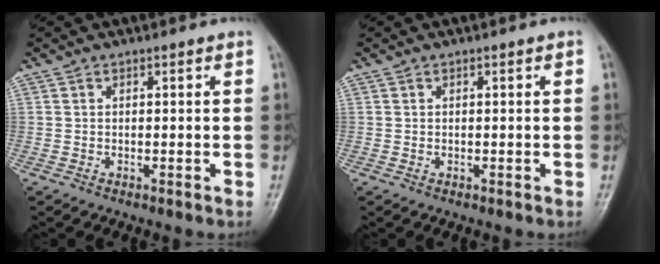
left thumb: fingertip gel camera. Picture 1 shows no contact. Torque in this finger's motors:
{"motor_torque": [-0.04, -0.04, -0.03, 0.06, 0.02]}